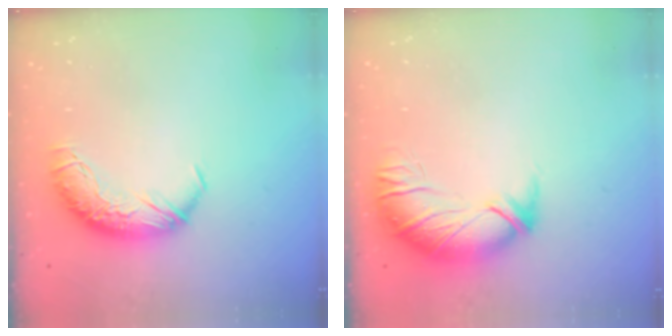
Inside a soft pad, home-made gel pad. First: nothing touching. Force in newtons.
{"total": 2.9, "press": 1.4, "slide": 2.5}